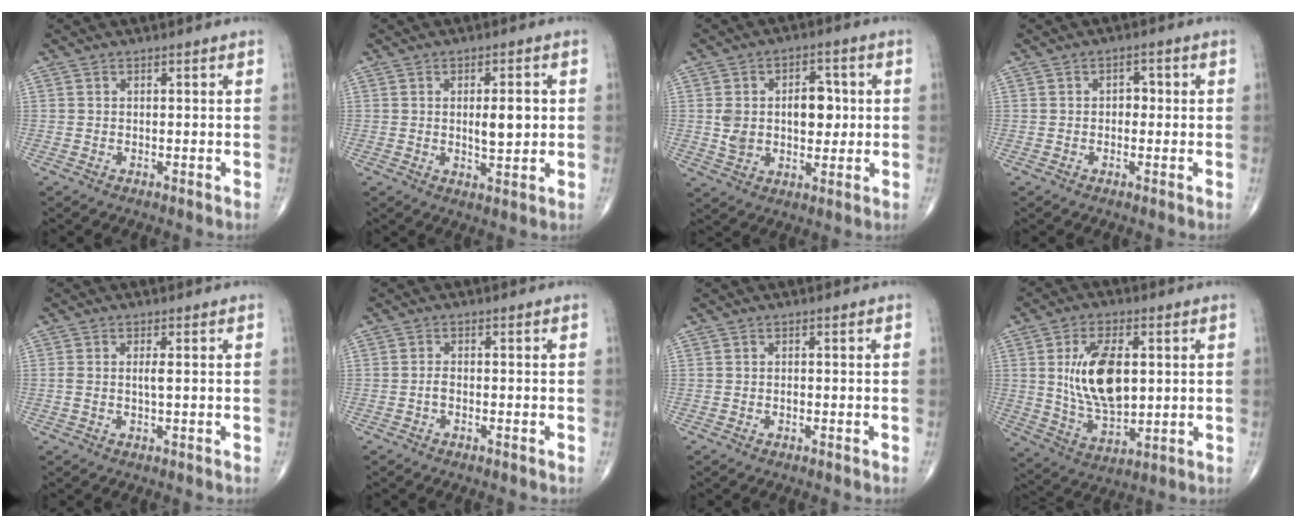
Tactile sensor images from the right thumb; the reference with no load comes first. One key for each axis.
{"total": 6.1, "fx": 0.5, "fy": 2.3, "fz": 5.6, "tx": -0.078, "ty": -0.007, "tz": 0.010}
{"total": 10.9, "fx": 1.0, "fy": 7.2, "fz": 8.1, "tx": -0.102, "ty": 0.010, "tz": 0.024}
{"total": 2.2, "fx": 0.0, "fy": 1.6, "fz": 1.6, "tx": -0.004, "ty": 0.009, "tz": -0.006}
{"total": 1.9, "fx": 0.2, "fy": 0.3, "fz": 1.8, "tx": -0.041, "ty": -0.001, "tz": 0.004}
{"total": 1.3, "fx": -0.6, "fy": 0.5, "fz": 1.0, "tx": -0.021, "ty": 0.004, "tz": -0.013}
{"total": 0.6, "fx": -0.2, "fy": 0.3, "fz": 0.5, "tx": -0.008, "ty": 0.001, "tz": -0.005}
{"total": 14.8, "fx": 2.2, "fy": 7.8, "fz": 12.4, "tx": -0.209, "ty": -0.012, "tz": 0.048}